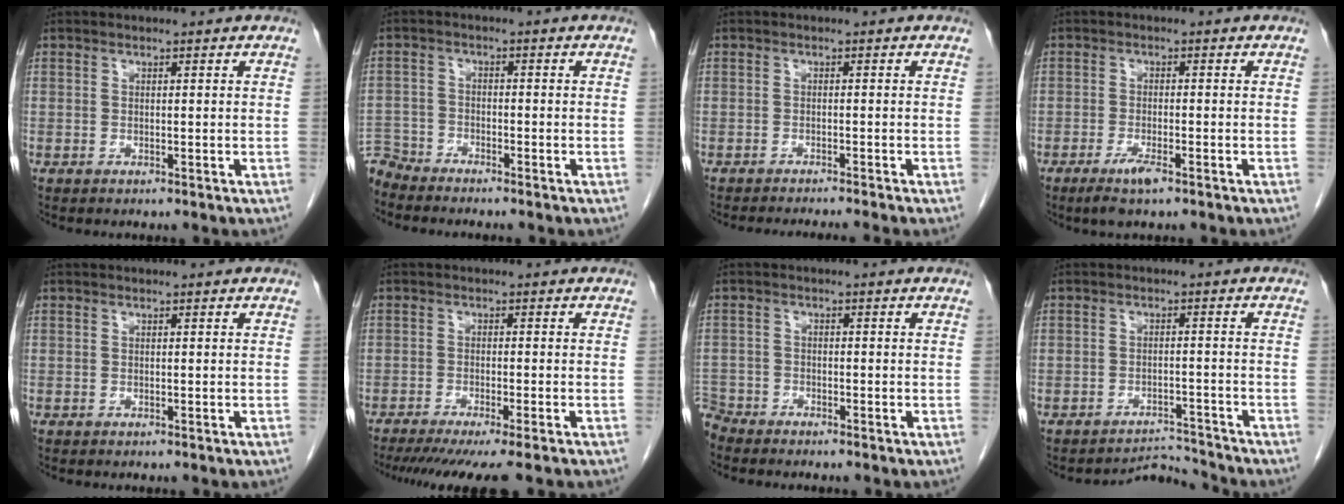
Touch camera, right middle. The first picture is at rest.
{"total": 4.8, "force": [-4.7, 0.8, -0.4], "torque": [0.012, -0.007, -0.091]}
{"total": 6.0, "force": [-5.4, -0.9, 2.3], "torque": [-0.015, -0.012, -0.076]}
{"total": 3.5, "force": [-2.2, 0.5, 2.6], "torque": [-0.055, -0.006, -0.040]}
{"total": 0.0}
{"total": 11.0, "force": [-9.3, -0.5, 5.7], "torque": [-0.060, -0.030, -0.138]}
{"total": 3.5, "force": [-3.4, 0.8, -0.3], "torque": [0.005, -0.008, -0.067]}
{"total": 3.7, "force": [-3.3, -0.4, -1.7], "torque": [0.036, 0.008, -0.047]}